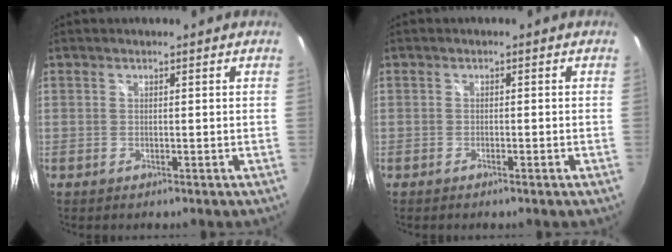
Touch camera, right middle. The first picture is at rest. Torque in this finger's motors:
{"motor_torque": [-0.26, 0.18, -0.02, -0.01]}